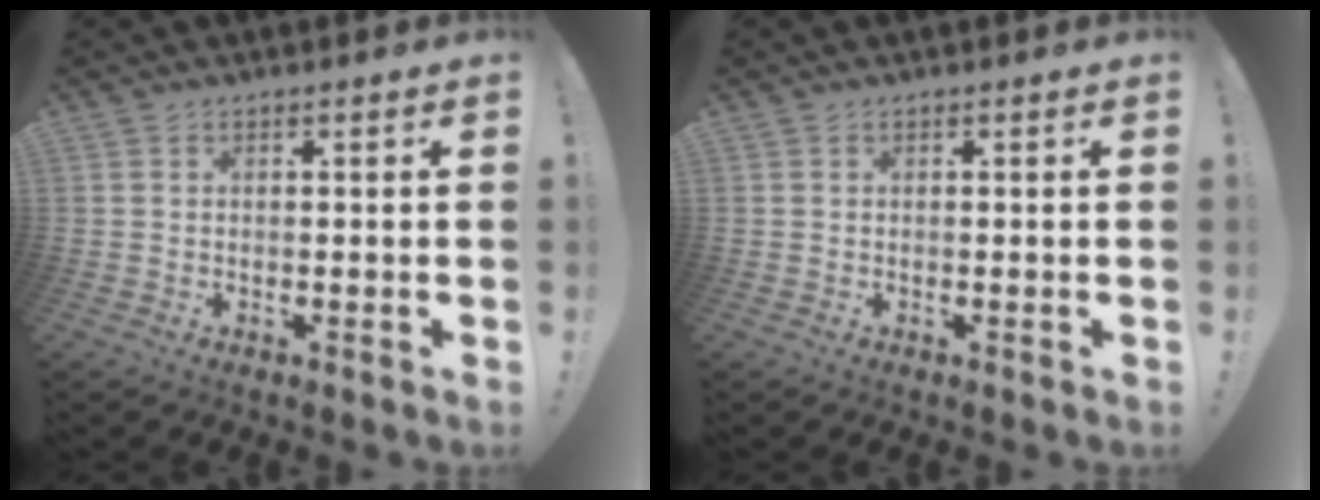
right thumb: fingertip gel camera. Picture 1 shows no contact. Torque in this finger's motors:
{"motor_torque": [0.00, 0.00, 0.02, 0.00, 0.00]}